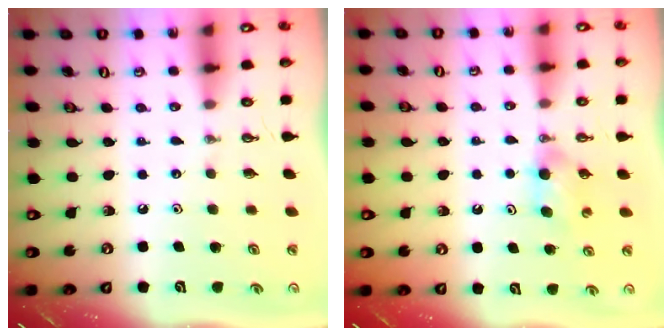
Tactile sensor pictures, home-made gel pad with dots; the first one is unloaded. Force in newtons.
{"total": 4.1, "press": 3.7, "slide": 1.6}